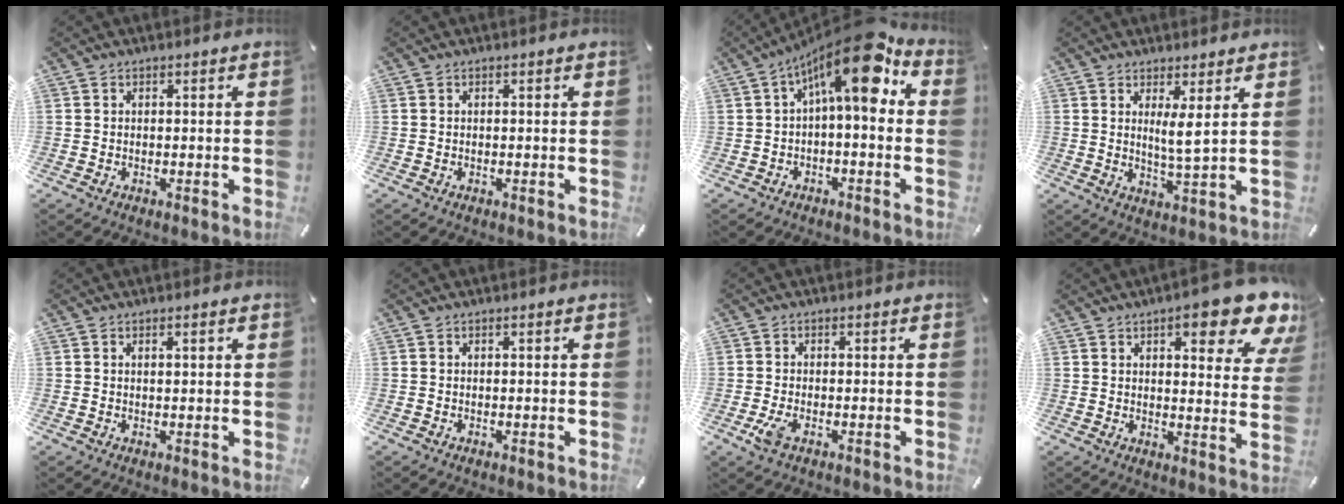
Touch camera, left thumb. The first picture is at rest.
{"total": 0.0}
{"total": 14.5, "force": [5.8, 4.4, 12.5], "torque": [-0.200, -0.031, 0.090]}
{"total": 4.9, "force": [2.1, 0.3, 4.4], "torque": [-0.076, -0.015, 0.032]}
{"total": 0.8, "force": [0.5, 0.2, 0.6], "torque": [-0.012, 0.001, 0.008]}
{"total": 0.0}
{"total": 3.2, "force": [-1.2, 1.5, 2.5], "torque": [-0.060, -0.001, -0.024]}
{"total": 14.6, "force": [8.9, 4.6, 10.6], "torque": [-0.128, -0.059, 0.141]}